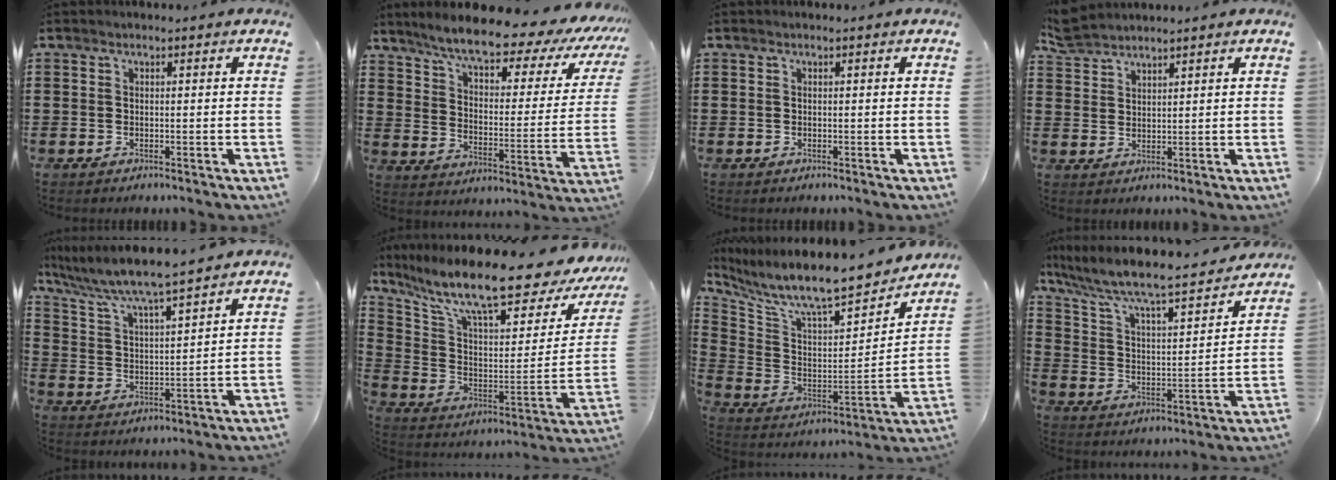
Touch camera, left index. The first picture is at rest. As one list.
[{"total": 8.2, "force": [6.7, 0.6, 4.8], "torque": [-0.111, -0.043, 0.105]}, {"total": 0.0}, {"total": 3.6, "force": [3.5, 0.6, 0.7], "torque": [-0.024, -0.005, 0.068]}, {"total": 6.0, "force": [5.5, -0.2, 2.5], "torque": [-0.075, -0.038, 0.087]}, {"total": 14.4, "force": [10.7, 2.1, 9.4], "torque": [-0.193, -0.076, 0.173]}, {"total": 9.4, "force": [8.3, 1.5, 4.0], "torque": [-0.108, -0.072, 0.139]}, {"total": 6.6, "force": [5.6, 0.9, 3.4], "torque": [-0.095, -0.047, 0.085]}]